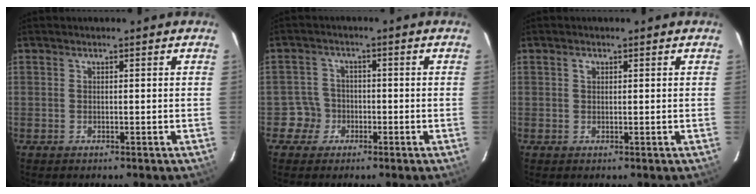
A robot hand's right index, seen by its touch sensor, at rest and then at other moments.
{"total": 3.9, "force": [-1.6, 3.6, -0.3], "torque": [0.009, 0.020, -0.028]}
{"total": 0.9, "force": [0.4, 0.7, 0.5], "torque": [-0.010, 0.004, 0.006]}